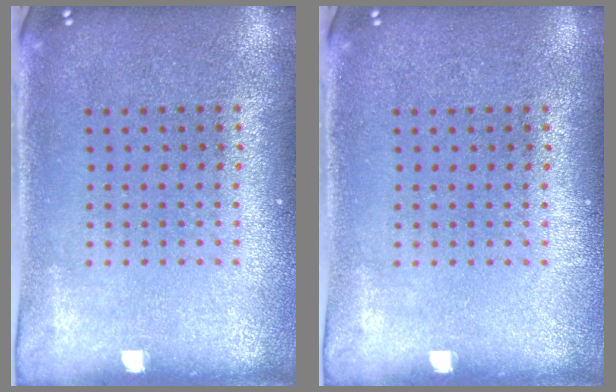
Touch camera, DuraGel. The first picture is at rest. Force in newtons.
{"total": 0.0}